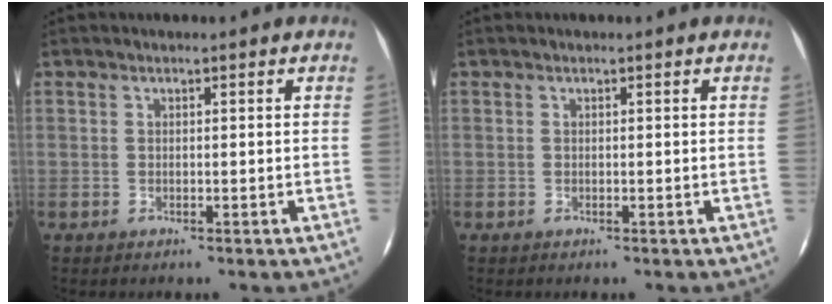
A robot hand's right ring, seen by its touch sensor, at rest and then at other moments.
{"total": 0.0}